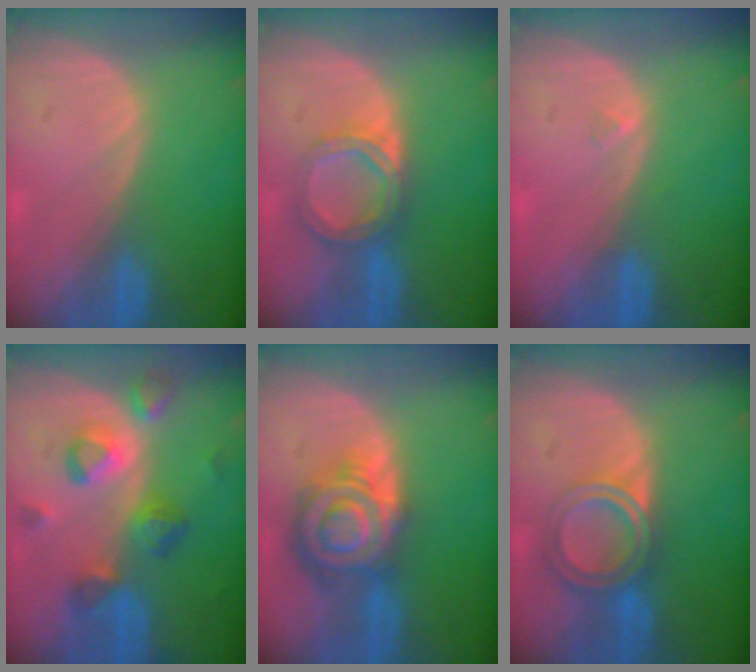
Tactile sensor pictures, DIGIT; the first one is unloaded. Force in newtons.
{"total": 5.7, "press": 5.2, "slide": 2.2}
{"total": 0.5, "press": 0.5, "slide": 0.2}
{"total": 8.3, "press": 7.8, "slide": 2.8}
{"total": 9.2, "press": 9.1, "slide": 0.5}
{"total": 6.4, "press": 5.4, "slide": 3.5}